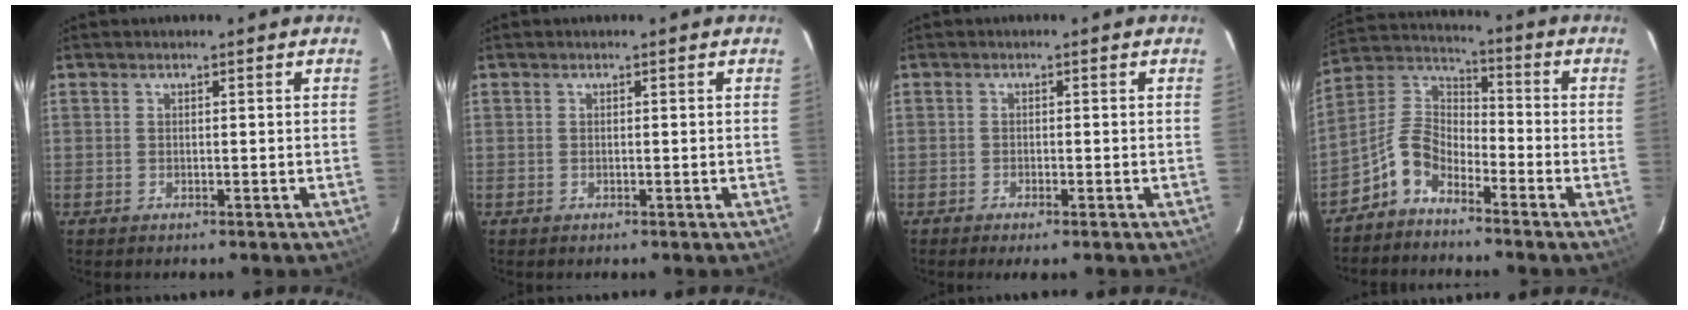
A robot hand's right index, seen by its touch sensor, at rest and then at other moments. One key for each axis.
{"total": 0.0}
{"total": 1.6, "fx": -1.2, "fy": 0.1, "fz": 1.0, "tx": -0.025, "ty": -0.003, "tz": -0.022}
{"total": 7.9, "fx": -5.4, "fy": 4.2, "fz": 3.8, "tx": -0.088, "ty": 0.030, "tz": -0.122}